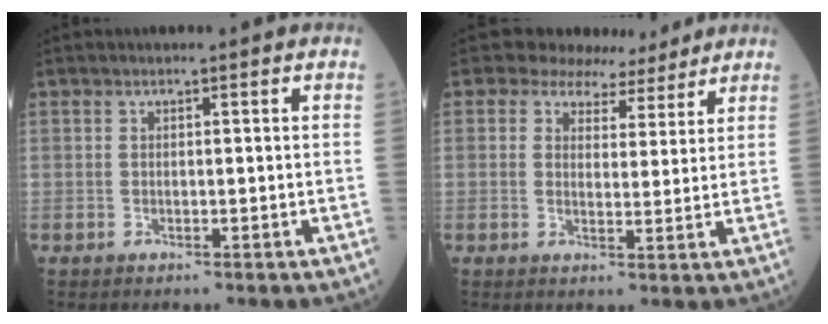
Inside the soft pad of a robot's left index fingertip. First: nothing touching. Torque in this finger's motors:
{"motor_torque": [0.24, -0.12, -0.13, -0.10]}